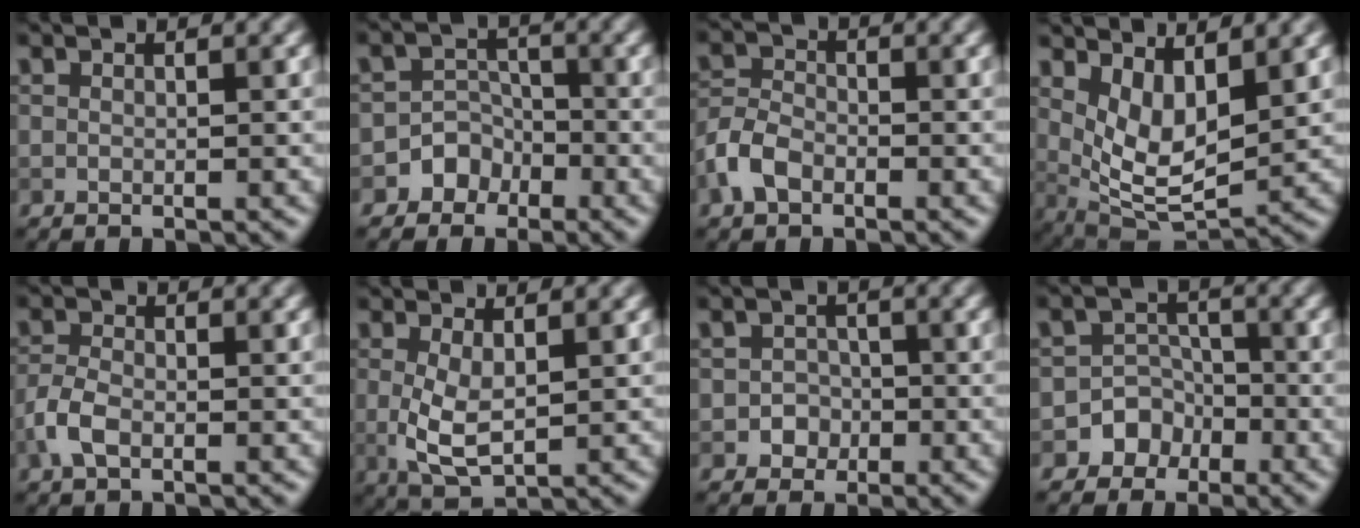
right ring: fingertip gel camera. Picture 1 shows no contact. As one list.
[{"total": 3.5, "force": [-2.0, 2.8, 0.2], "torque": [0.038, 0.013, -0.047]}, {"total": 3.2, "force": [-1.7, 2.0, 1.7], "torque": [-0.036, 0.005, -0.044]}, {"total": 5.5, "force": [2.1, 2.5, 4.4], "torque": [-0.090, -0.020, 0.045]}, {"total": 2.6, "force": [-1.1, 1.4, 1.9], "torque": [-0.043, 0.002, -0.030]}, {"total": 3.5, "force": [0.4, 1.5, 3.2], "torque": [-0.070, -0.004, 0.011]}, {"total": 1.9, "force": [-0.7, 1.8, 0.3], "torque": [0.010, 0.004, -0.015]}, {"total": 4.3, "force": [-2.3, 3.6, 0.2], "torque": [0.037, 0.010, -0.055]}]